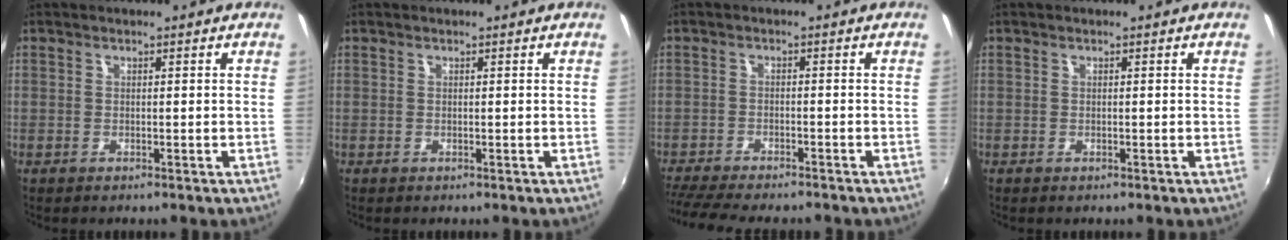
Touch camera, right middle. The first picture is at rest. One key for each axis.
{"total": 0.0}
{"total": 11.8, "fx": -10.4, "fy": 1.8, "fz": 5.3, "tx": -0.124, "ty": -0.028, "tz": -0.168}
{"total": 0.0}